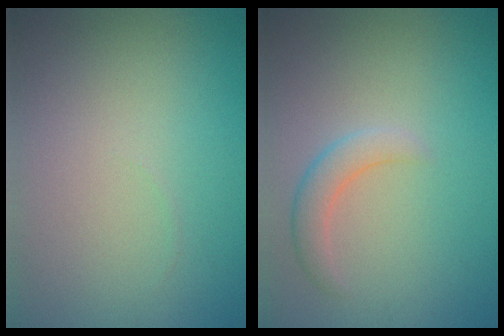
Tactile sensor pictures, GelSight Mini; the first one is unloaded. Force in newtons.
{"total": 2.2, "press": 2.1, "slide": 0.1}